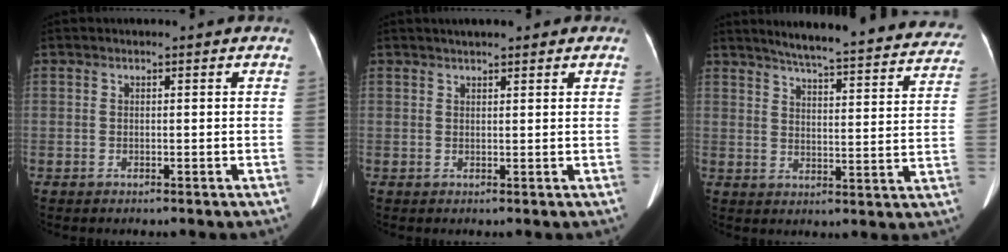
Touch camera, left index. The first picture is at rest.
{"total": 3.1, "force": [2.4, 0.7, 1.8], "torque": [-0.024, 0.019, 0.034]}
{"total": 26.5, "force": [24.1, 3.2, 10.6], "torque": [-0.145, -0.045, 0.288]}